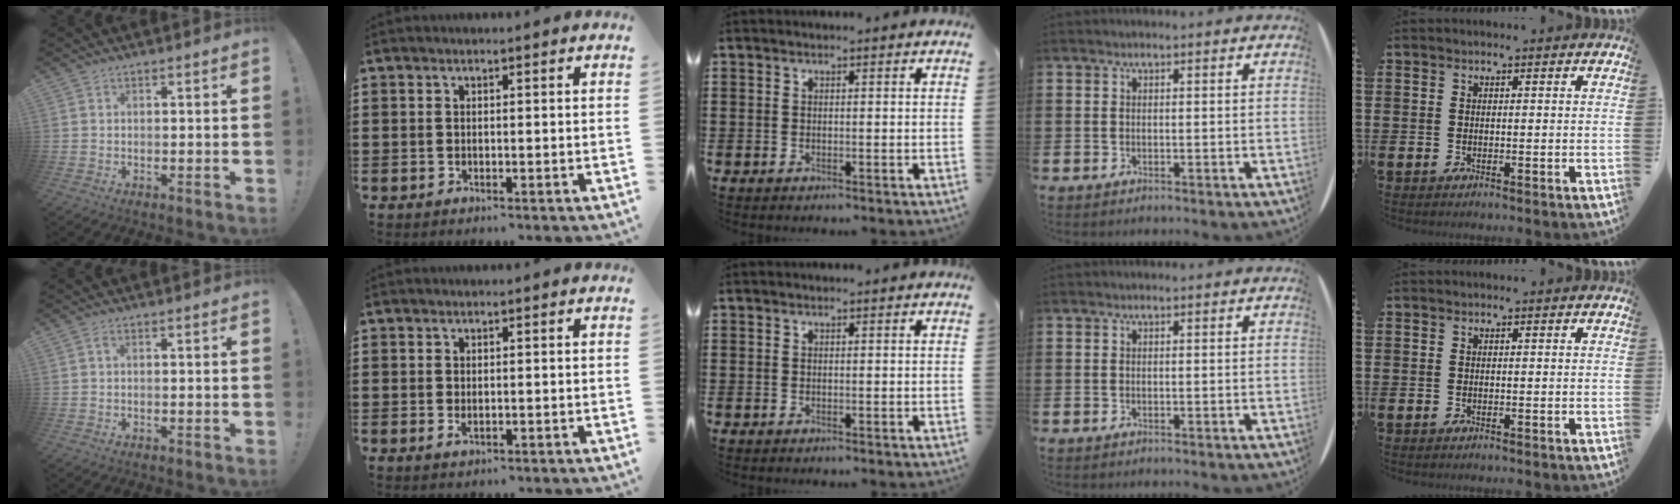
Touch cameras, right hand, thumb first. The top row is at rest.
{"thumb": {"total": 0.9, "force": [0.1, 0.3, 0.8], "torque": [-0.023, 0.004, 0.003]}, "index": {"total": 0.8, "force": [-0.1, 0.4, 0.7], "torque": [-0.011, 0.002, -0.001]}}